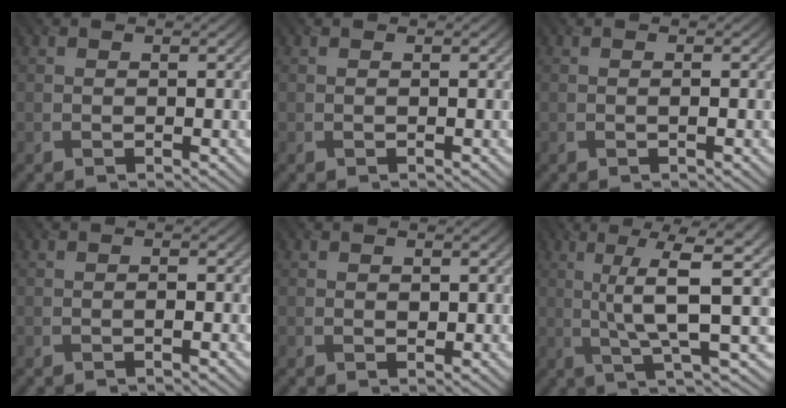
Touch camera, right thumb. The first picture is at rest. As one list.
[{"total": 0.0}, {"total": 0.5, "force": [-0.1, 0.1, 0.5], "torque": [-0.009, 0.000, -0.001]}, {"total": 0.6, "force": [-0.3, 0.1, 0.6], "torque": [-0.010, 0.002, -0.003]}, {"total": 0.7, "force": [0.3, 0.5, 0.4], "torque": [-0.006, -0.004, 0.005]}, {"total": 9.1, "force": [0.3, 1.7, 9.0], "torque": [-0.157, 0.018, 0.007]}]